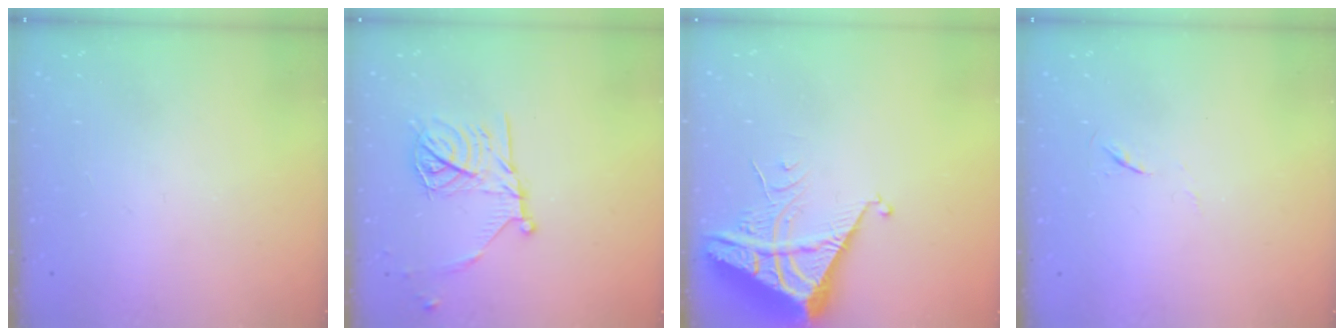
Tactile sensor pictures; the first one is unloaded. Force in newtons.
{"total": 16.4, "press": 16.4, "slide": 0.9}
{"total": 6.6, "press": 6.6, "slide": 0.6}
{"total": 4.0, "press": 4.0, "slide": 0.6}